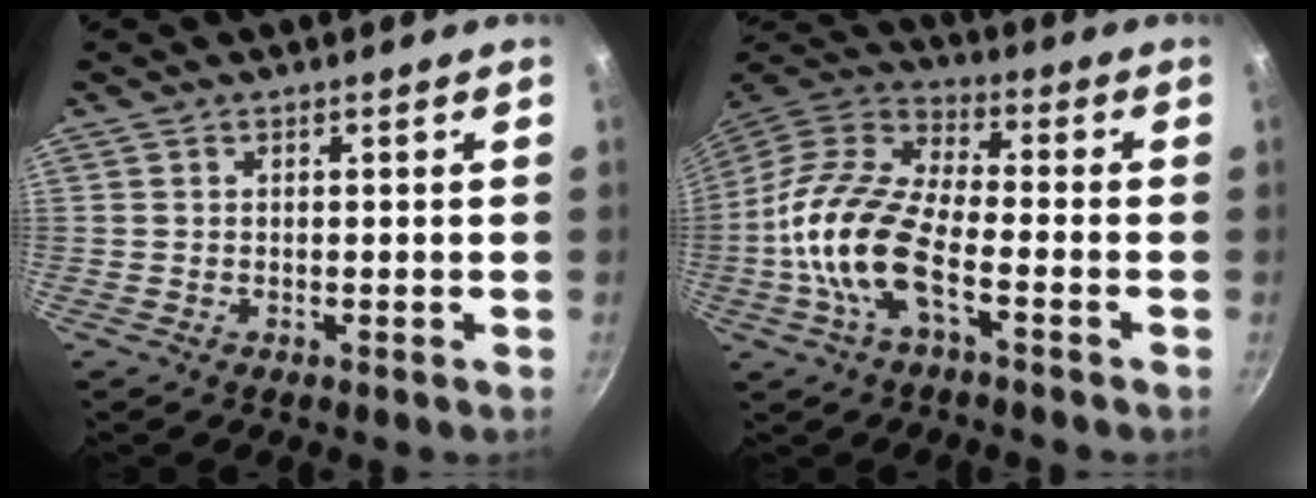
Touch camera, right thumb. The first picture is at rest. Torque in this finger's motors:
{"motor_torque": [0.27, 0.95, 1.77, -0.69, 0.61]}